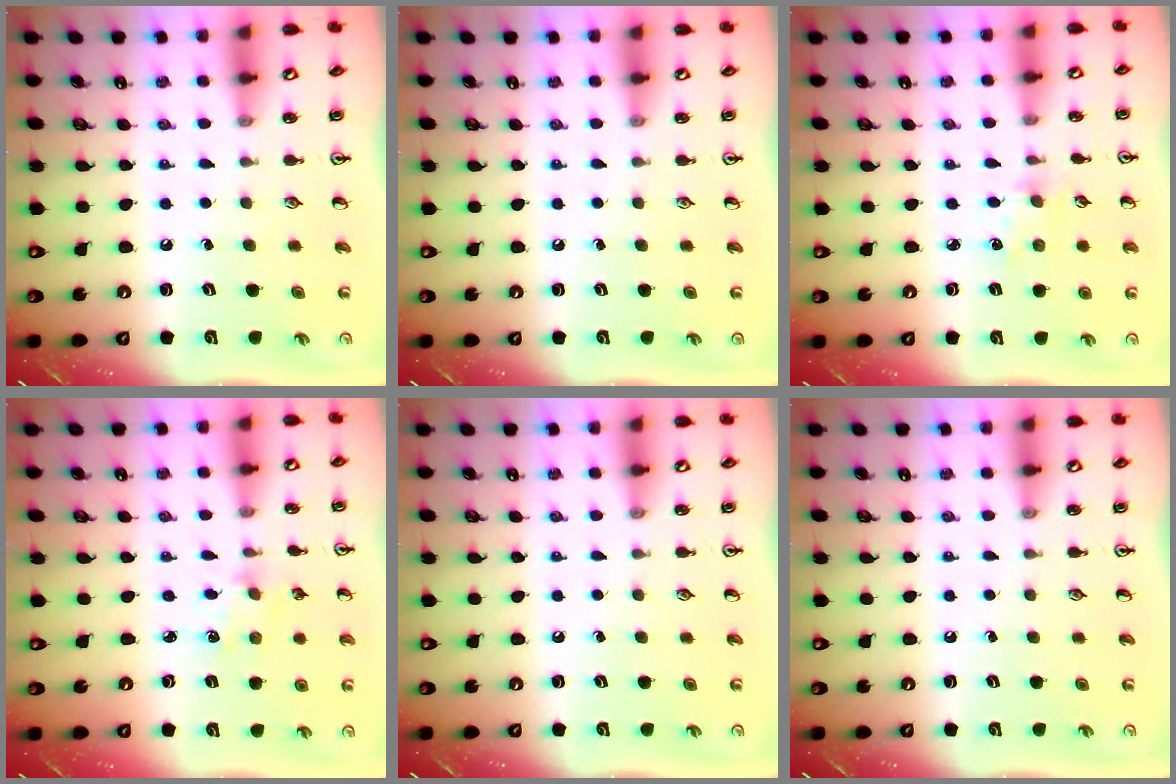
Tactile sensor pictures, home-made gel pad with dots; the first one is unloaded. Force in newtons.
{"total": 0.0}
{"total": 2.0, "press": 2.0, "slide": 0.4}
{"total": 1.8, "press": 1.7, "slide": 0.3}
{"total": 0.0}
{"total": 0.0}